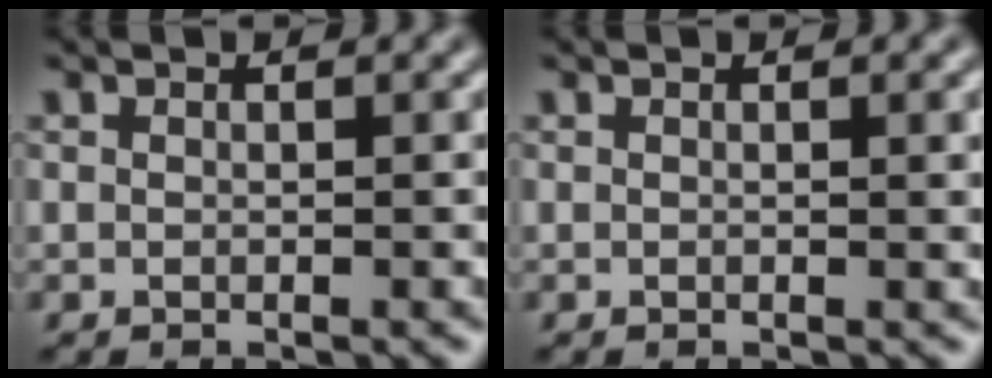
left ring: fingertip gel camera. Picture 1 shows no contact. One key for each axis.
{"total": 1.1, "fx": 0.2, "fy": 0.2, "fz": 1.0, "tx": -0.013, "ty": 0.000, "tz": 0.001}